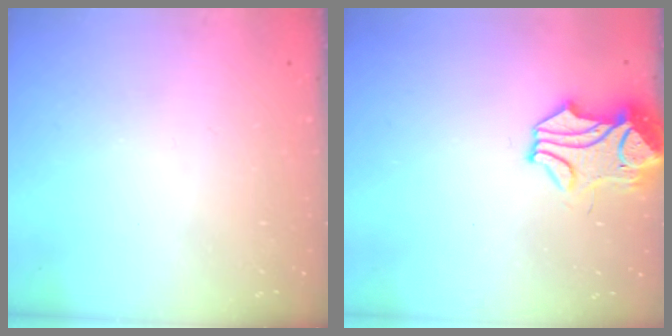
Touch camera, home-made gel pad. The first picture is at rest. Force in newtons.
{"total": 1.6, "press": 0.9, "slide": 1.3}